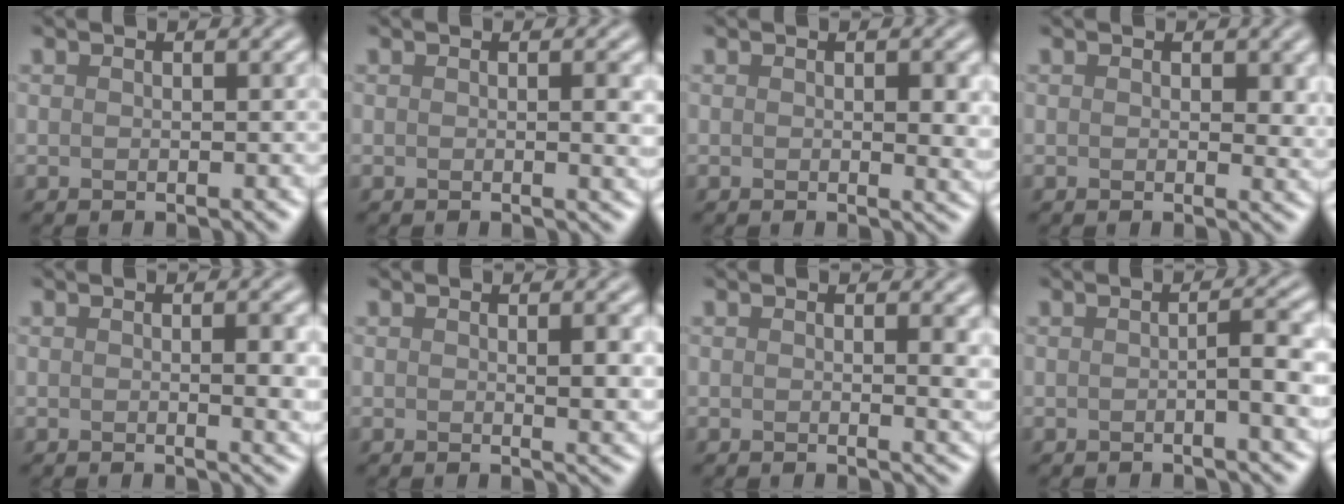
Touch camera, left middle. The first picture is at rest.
{"total": 1.8, "force": [0.1, 0.4, 1.7], "torque": [-0.020, -0.002, -0.002]}
{"total": 2.2, "force": [0.2, 0.7, 2.0], "torque": [-0.024, -0.008, 0.004]}
{"total": 2.3, "force": [0.6, 1.3, 1.8], "torque": [-0.017, -0.004, 0.007]}
{"total": 2.7, "force": [0.1, 0.6, 2.6], "torque": [-0.032, -0.003, 0.001]}
{"total": 2.5, "force": [0.4, 0.6, 2.4], "torque": [-0.029, -0.005, 0.007]}
{"total": 2.4, "force": [0.5, 0.7, 2.2], "torque": [-0.017, -0.002, 0.006]}
{"total": 3.6, "force": [-0.3, 0.8, 3.5], "torque": [-0.046, 0.004, -0.009]}